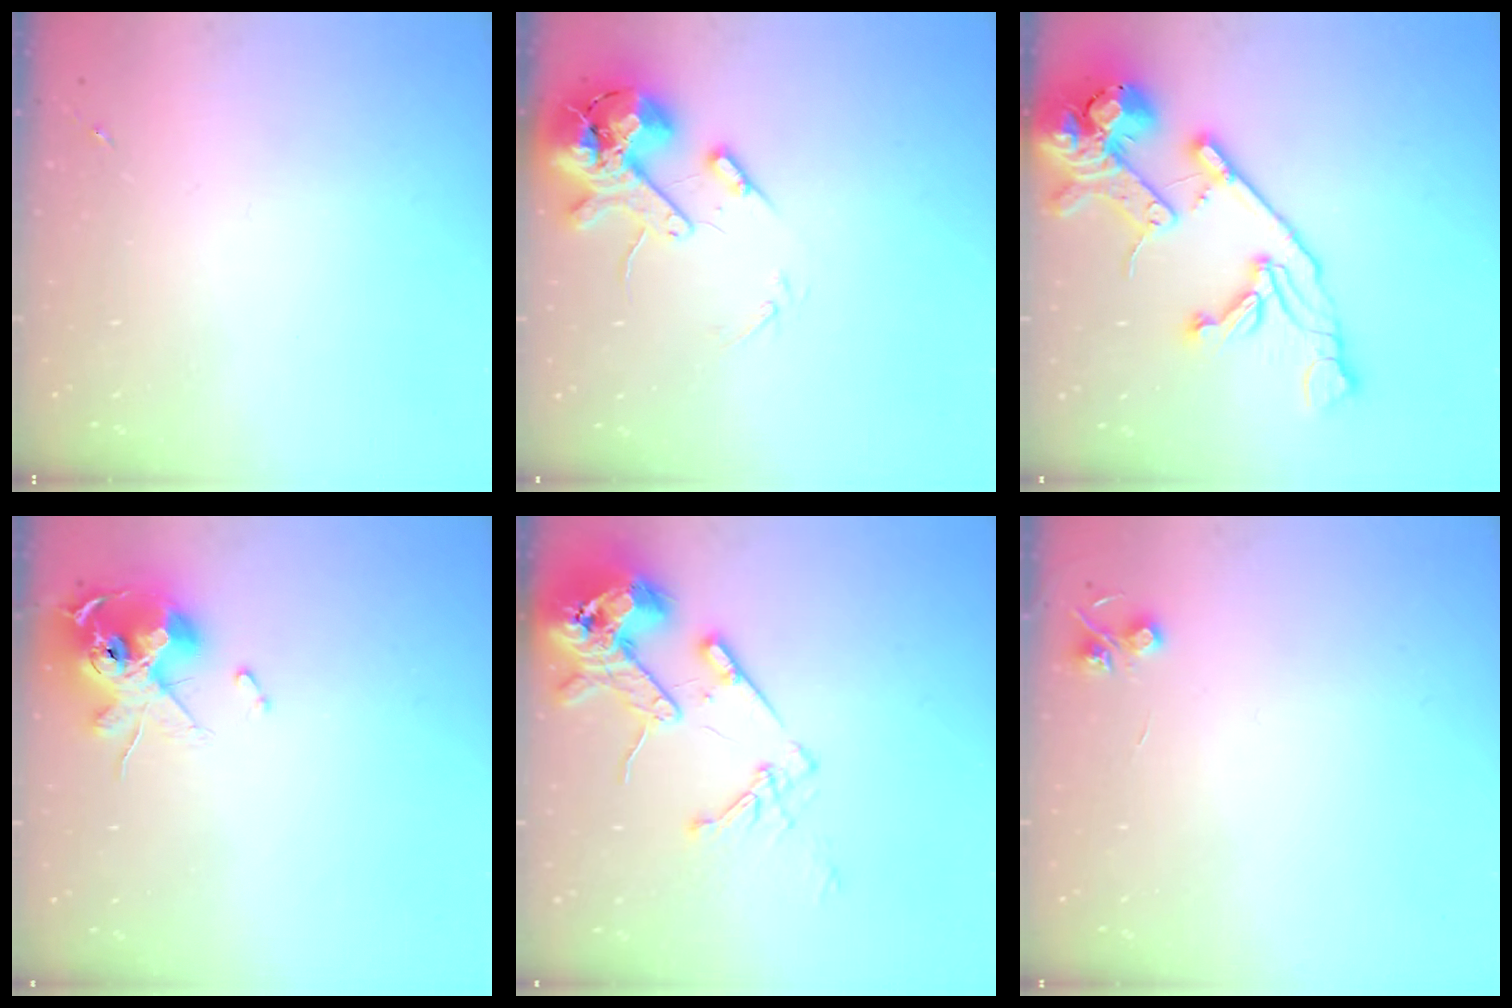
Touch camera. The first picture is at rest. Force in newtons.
{"total": 14.0, "press": 13.8, "slide": 2.4}
{"total": 23.6, "press": 23.4, "slide": 3.5}
{"total": 13.0, "press": 12.9, "slide": 1.8}
{"total": 16.3, "press": 16.1, "slide": 2.5}
{"total": 4.6, "press": 4.6, "slide": 0.6}